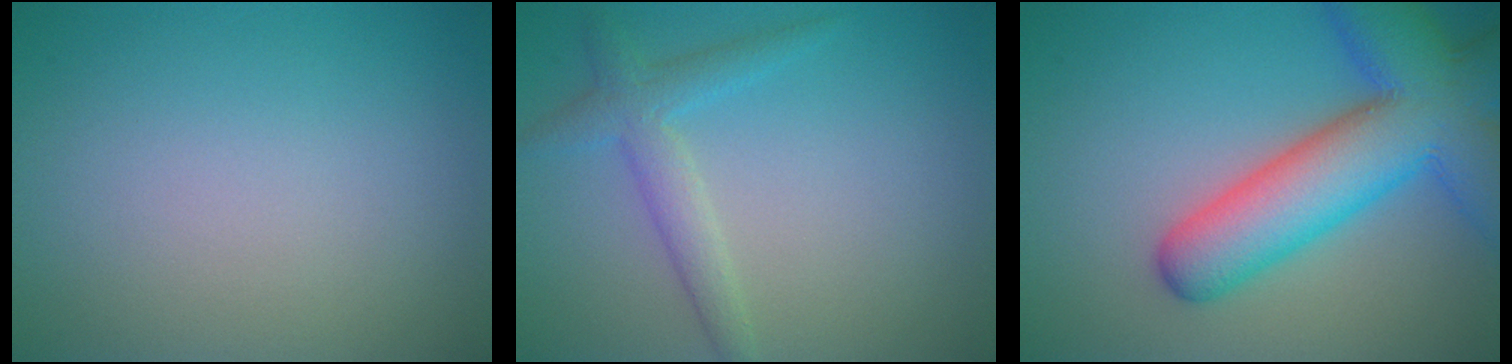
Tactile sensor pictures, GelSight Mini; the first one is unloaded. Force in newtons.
{"total": 2.8, "press": 2.8, "slide": 0.2}
{"total": 10.5, "press": 10.5, "slide": 0.7}